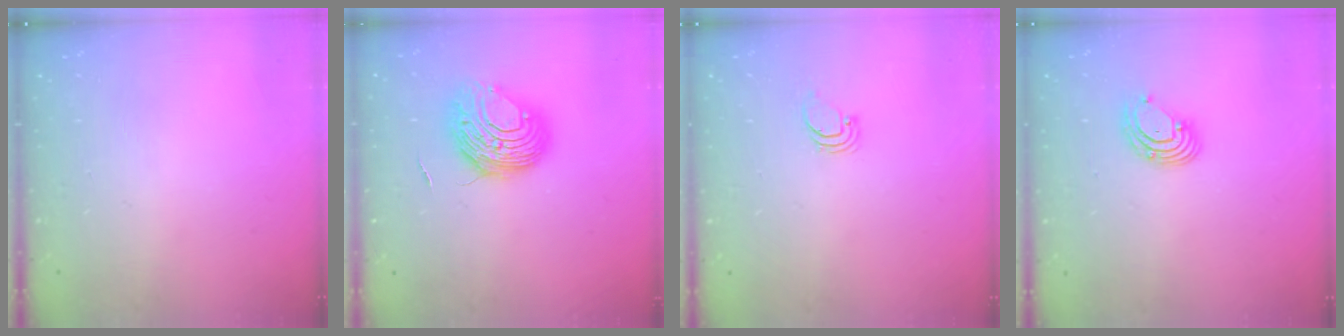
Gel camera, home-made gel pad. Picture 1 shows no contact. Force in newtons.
{"total": 9.6, "press": 9.5, "slide": 0.7}
{"total": 0.9, "press": 0.9, "slide": 0.0}
{"total": 4.8, "press": 4.7, "slide": 0.5}